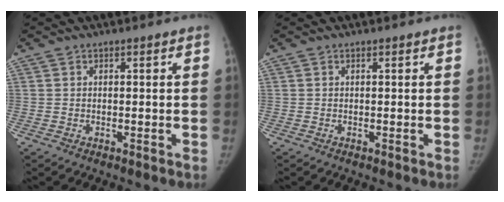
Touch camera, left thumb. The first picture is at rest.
{"total": 0.0}